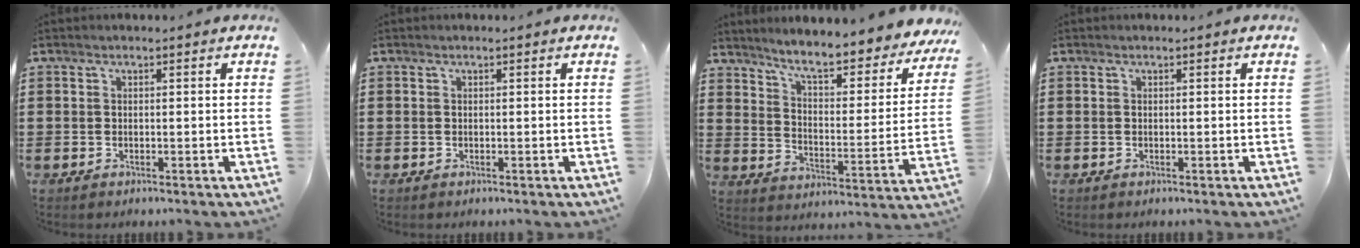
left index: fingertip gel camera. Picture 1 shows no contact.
{"total": 0.0}
{"total": 6.6, "force": [5.8, 0.1, 3.0], "torque": [-0.075, -0.049, 0.092]}
{"total": 0.0}